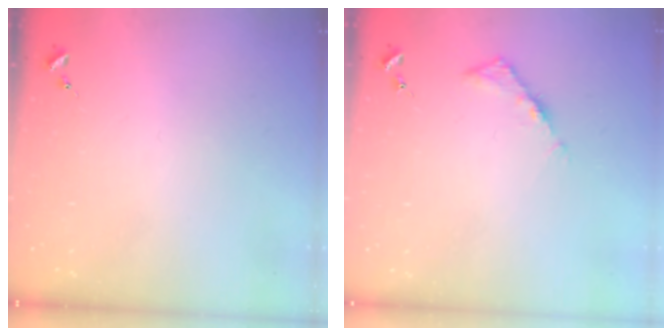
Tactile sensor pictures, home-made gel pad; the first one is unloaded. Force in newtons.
{"total": 4.5, "press": 4.5, "slide": 0.4}